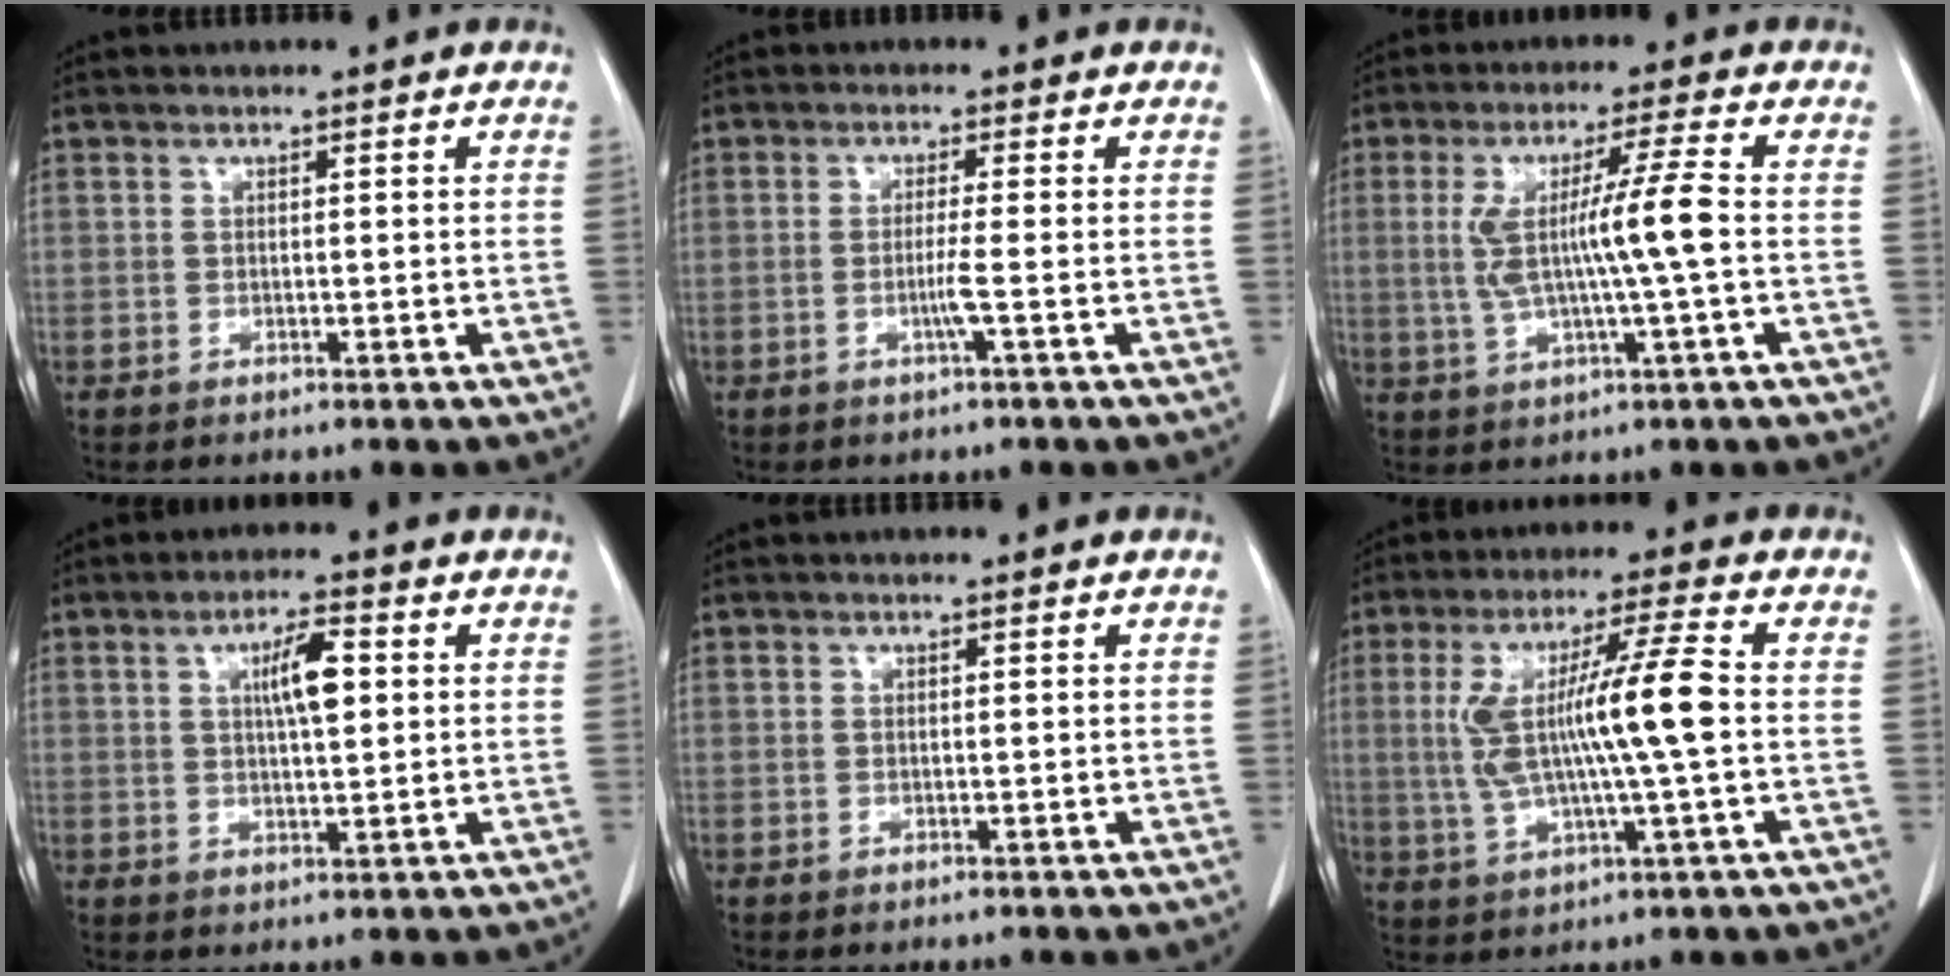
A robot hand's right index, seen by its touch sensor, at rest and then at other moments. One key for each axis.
{"total": 2.5, "fx": -0.8, "fy": -0.8, "fz": 2.2, "tx": -0.043, "ty": -0.003, "tz": -0.017}
{"total": 9.2, "fx": 0.1, "fy": -0.7, "fz": 9.2, "tx": -0.183, "ty": 0.005, "tz": 0.005}
{"total": 5.7, "fx": 1.4, "fy": 1.1, "fz": 5.4, "tx": -0.095, "ty": 0.005, "tz": 0.025}
{"total": 0.0}
{"total": 12.1, "fx": 0.4, "fy": 0.2, "fz": 12.1, "tx": -0.245, "ty": 0.009, "tz": 0.008}